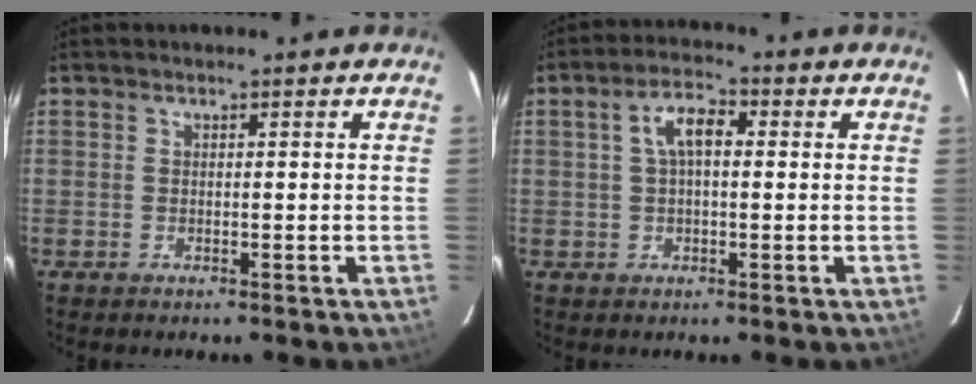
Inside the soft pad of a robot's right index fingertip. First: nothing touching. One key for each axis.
{"total": 5.4, "fx": 0.8, "fy": 2.6, "fz": 4.6, "tx": -0.089, "ty": 0.018, "tz": 0.015}